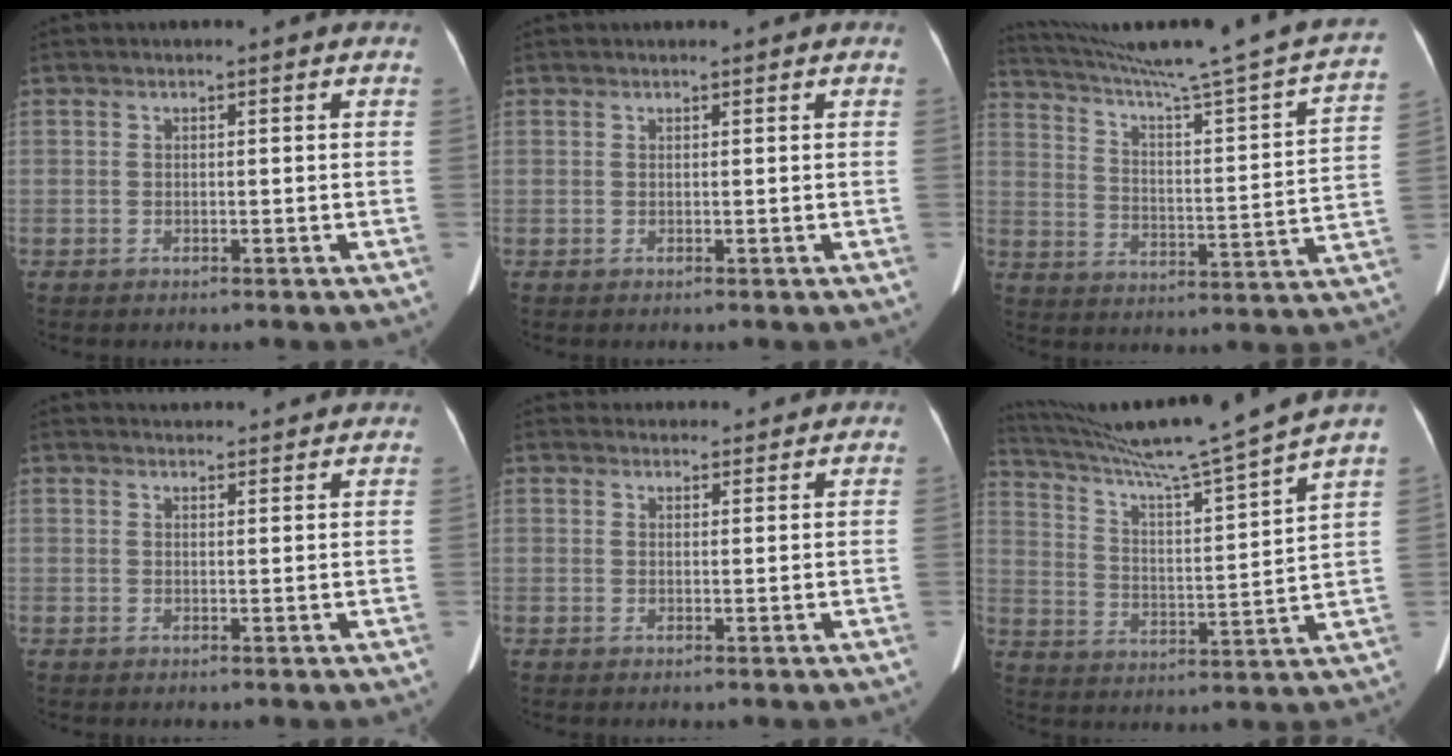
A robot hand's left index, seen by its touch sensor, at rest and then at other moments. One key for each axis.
{"total": 0.9, "fx": 0.9, "fy": 0.2, "fz": 0.3, "tx": -0.009, "ty": 0.014, "tz": 0.014}
{"total": 26.4, "fx": 23.2, "fy": -1.1, "fz": 12.6, "tx": -0.203, "ty": -0.063, "tz": 0.312}
{"total": 7.3, "fx": 7.1, "fy": 1.1, "fz": 1.5, "tx": -0.015, "ty": 0.022, "tz": 0.075}
{"total": 5.3, "fx": 5.0, "fy": 1.7, "fz": 0.2, "tx": 0.000, "ty": 0.016, "tz": 0.054}
{"total": 20.6, "fx": 17.8, "fy": -2.7, "fz": 9.9, "tx": -0.172, "ty": -0.034, "tz": 0.270}